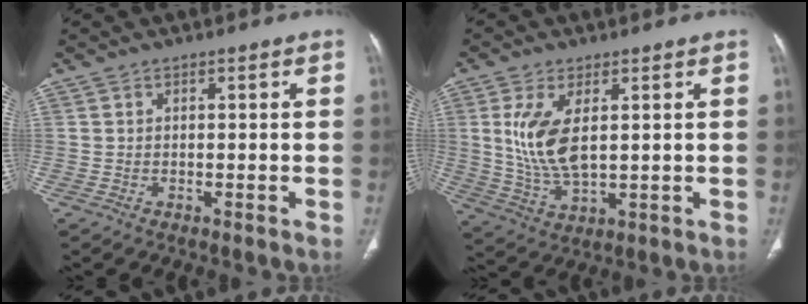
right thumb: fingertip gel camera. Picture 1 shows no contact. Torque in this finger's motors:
{"motor_torque": [0.31, 0.53, 1.12, 0.39, 0.11]}